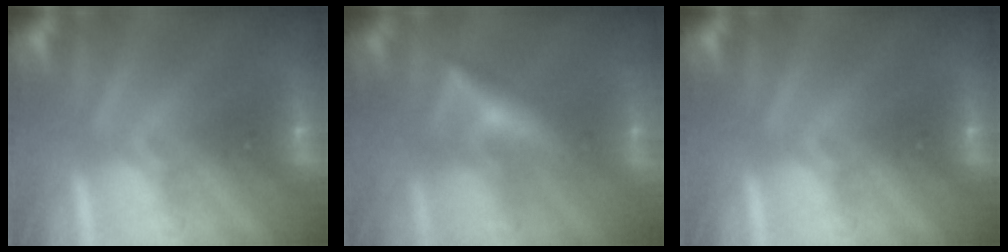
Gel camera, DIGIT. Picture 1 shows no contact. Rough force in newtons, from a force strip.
{"total": 2.4}
{"total": 0.0}